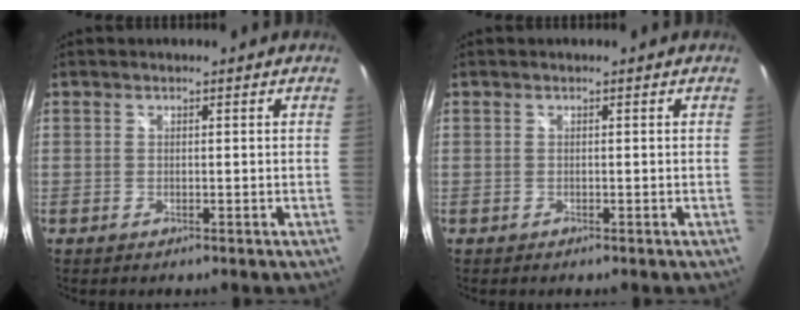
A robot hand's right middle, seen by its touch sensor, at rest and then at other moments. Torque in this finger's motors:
{"motor_torque": [0.32, -0.47, 0.02, 0.00]}